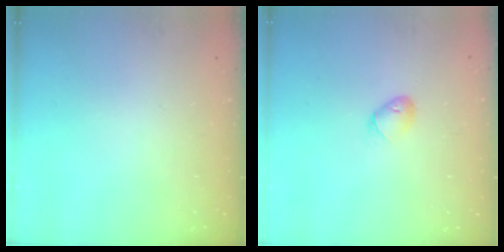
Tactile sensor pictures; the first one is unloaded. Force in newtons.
{"total": 4.5, "press": 4.4, "slide": 1.1}